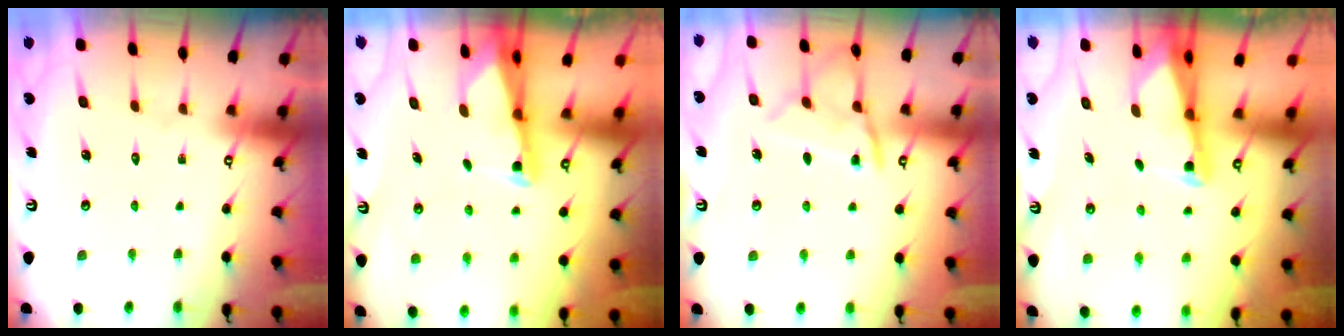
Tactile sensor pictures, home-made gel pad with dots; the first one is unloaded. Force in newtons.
{"total": 2.4, "press": 2.4, "slide": 0.3}
{"total": 10.5, "press": 10.4, "slide": 1.0}
{"total": 2.6, "press": 2.6, "slide": 0.3}